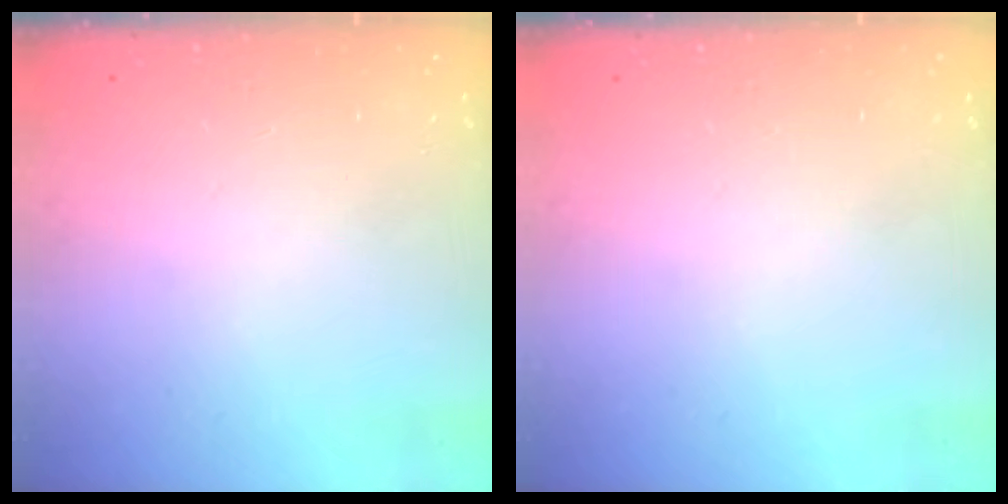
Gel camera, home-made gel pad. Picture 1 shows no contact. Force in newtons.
{"total": 0.0}